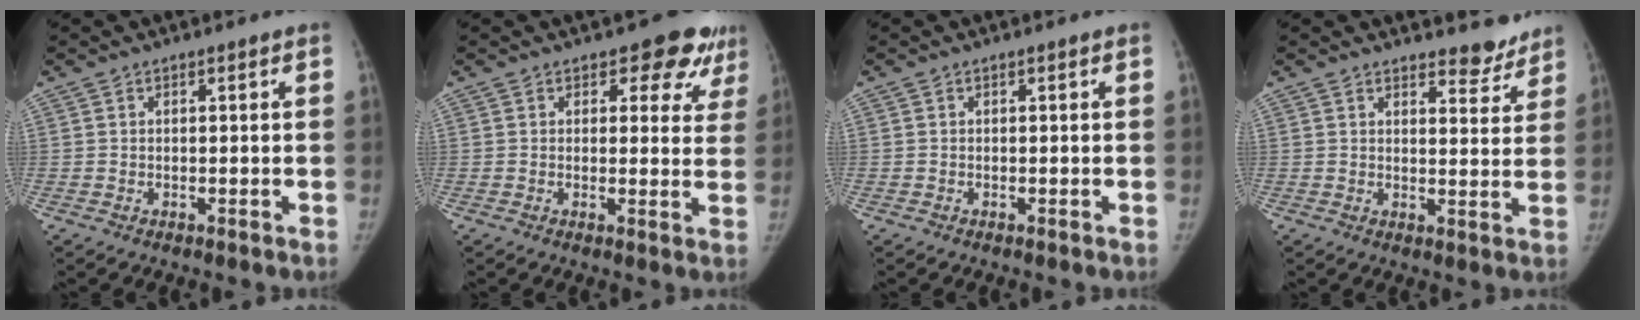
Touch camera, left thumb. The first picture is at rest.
{"total": 8.8, "force": [6.2, 4.9, 4.0], "torque": [0.002, -0.028, 0.059]}
{"total": 0.0}
{"total": 3.9, "force": [3.5, 1.4, 1.1], "torque": [0.003, -0.028, 0.043]}